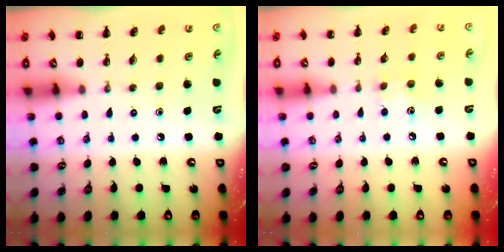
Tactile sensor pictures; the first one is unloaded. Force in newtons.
{"total": 5.0, "press": 4.8, "slide": 1.2}